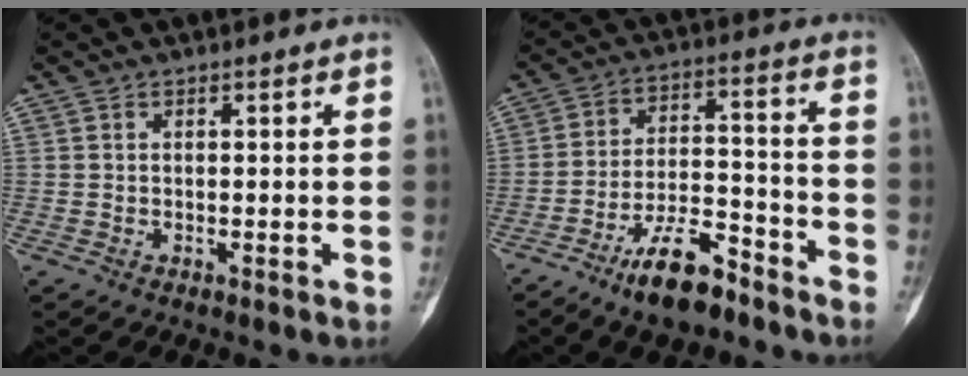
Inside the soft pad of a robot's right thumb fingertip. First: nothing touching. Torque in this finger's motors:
{"motor_torque": [2.18, 0.67, 0.69, -1.22, 0.30]}